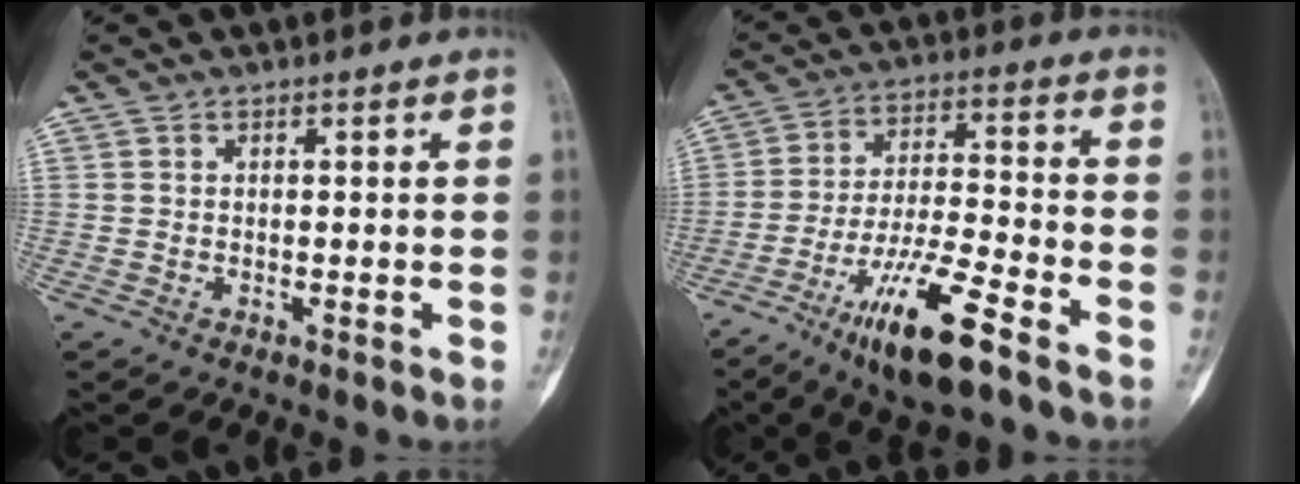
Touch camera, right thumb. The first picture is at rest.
{"total": 14.8, "force": [-8.9, 2.8, 11.5], "torque": [-0.216, 0.038, -0.158]}